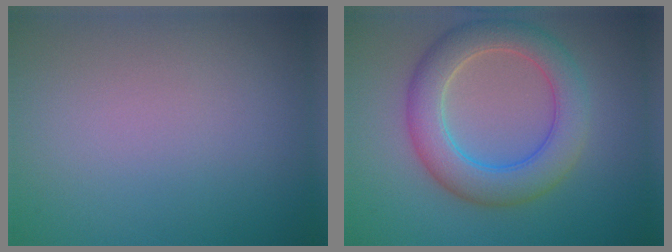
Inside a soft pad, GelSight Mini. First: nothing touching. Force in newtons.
{"total": 5.8, "press": 5.8, "slide": 0.2}